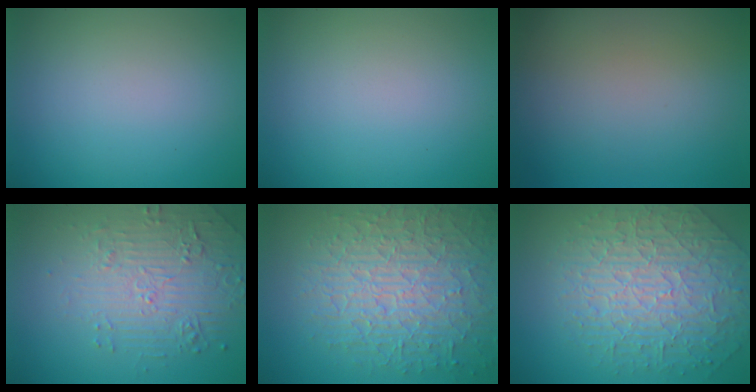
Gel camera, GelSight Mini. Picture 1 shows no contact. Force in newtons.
{"total": 0.0}
{"total": 0.0}
{"total": 5.0, "press": 3.9, "slide": 3.1}
{"total": 8.8, "press": 6.2, "slide": 6.2}
{"total": 6.7, "press": 5.5, "slide": 3.7}